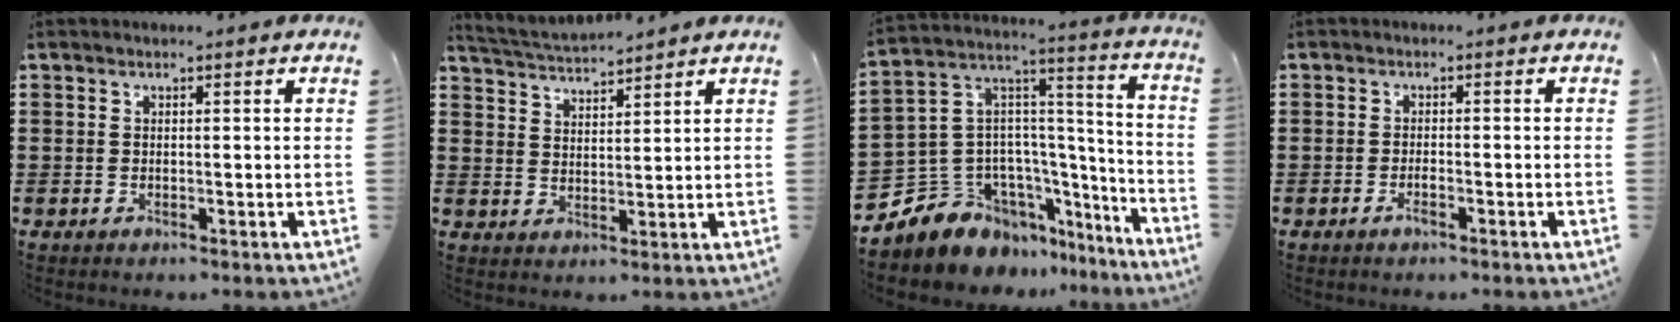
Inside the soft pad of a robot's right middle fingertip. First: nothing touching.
{"total": 3.6, "force": [3.6, 0.0, 0.1], "torque": [-0.016, -0.016, 0.065]}
{"total": 9.7, "force": [-7.2, 6.5, 0.7], "torque": [-0.068, -0.018, -0.142]}
{"total": 1.5, "force": [-0.9, 0.2, 1.2], "torque": [-0.023, -0.006, -0.014]}